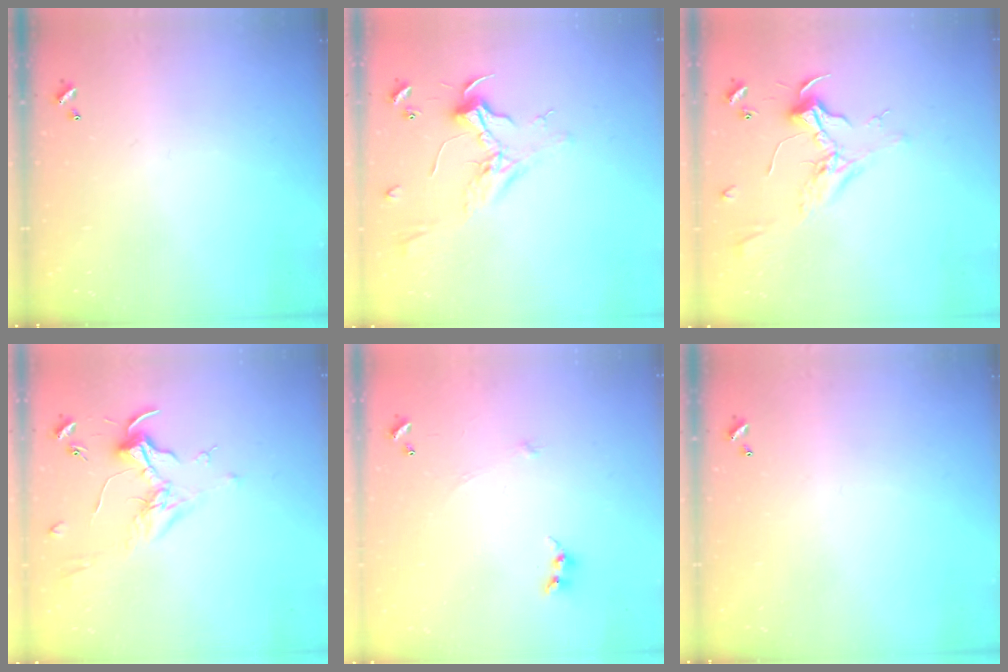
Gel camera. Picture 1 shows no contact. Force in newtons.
{"total": 2.3, "press": 2.1, "slide": 0.9}
{"total": 2.3, "press": 2.2, "slide": 0.9}
{"total": 1.7, "press": 1.5, "slide": 0.8}
{"total": 4.1, "press": 4.1, "slide": 0.2}
{"total": 0.0}